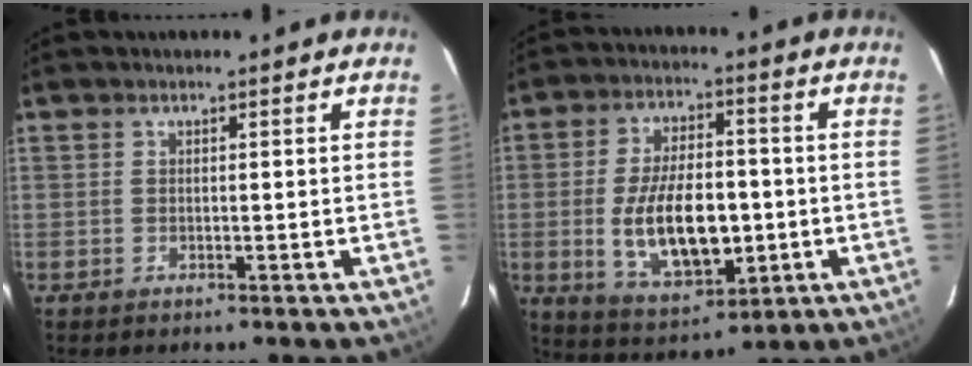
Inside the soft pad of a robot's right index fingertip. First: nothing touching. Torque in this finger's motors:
{"motor_torque": [1.26, -0.88, 0.85, 0.21]}